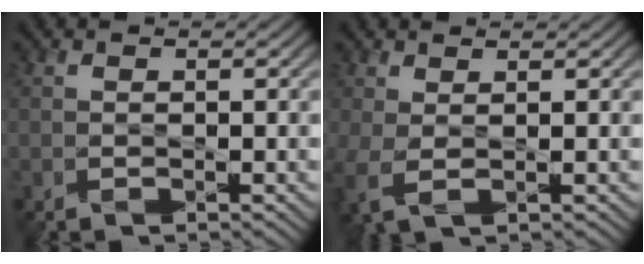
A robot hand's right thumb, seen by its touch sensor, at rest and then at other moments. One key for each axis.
{"total": 2.8, "fx": 0.3, "fy": 0.9, "fz": 2.6, "tx": -0.073, "ty": -0.001, "tz": 0.002}